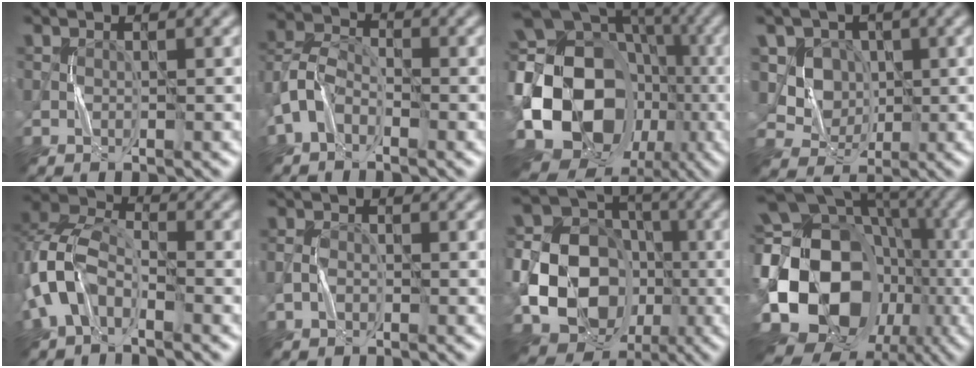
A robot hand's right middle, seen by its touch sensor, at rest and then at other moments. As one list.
[{"total": 3.9, "force": [-2.0, 2.6, 2.2], "torque": [-0.048, 0.007, -0.053]}, {"total": 23.6, "force": [-4.8, 18.8, 13.5], "torque": [-0.253, 0.014, -0.118]}, {"total": 4.9, "force": [1.3, 4.4, 1.7], "torque": [-0.033, -0.005, 0.028]}, {"total": 6.3, "force": [-2.6, 4.2, 4.0], "torque": [-0.093, 0.008, -0.063]}, {"total": 1.3, "force": [-0.4, 1.0, 0.6], "torque": [-0.012, 0.005, -0.010]}, {"total": 20.2, "force": [-4.2, 17.7, 8.6], "torque": [-0.198, 0.000, -0.090]}, {"total": 21.3, "force": [-5.0, 16.1, 13.0], "torque": [-0.231, 0.012, -0.091]}]